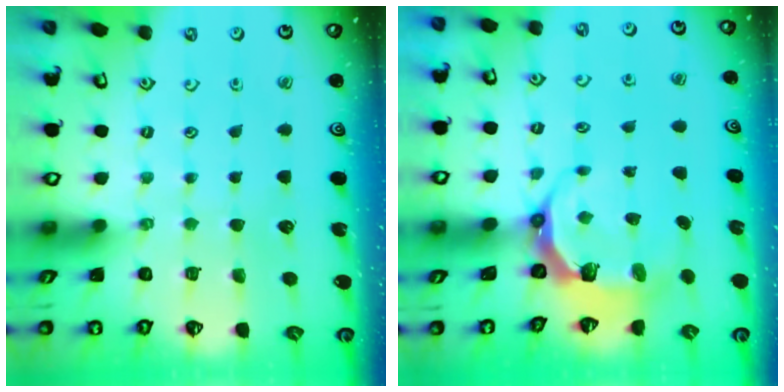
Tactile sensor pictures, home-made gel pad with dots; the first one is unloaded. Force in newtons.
{"total": 7.2, "press": 6.0, "slide": 4.1}